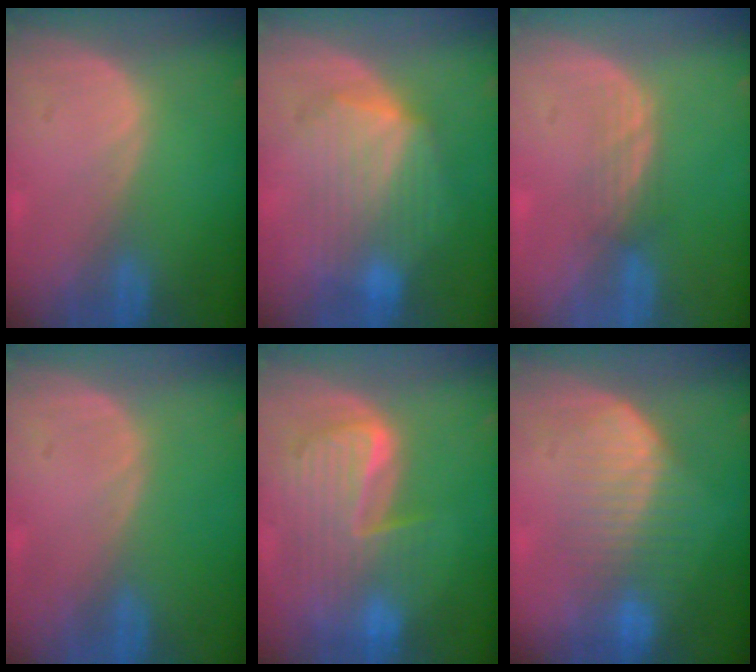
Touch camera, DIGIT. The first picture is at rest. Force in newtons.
{"total": 8.0, "press": 8.0, "slide": 0.3}
{"total": 2.5, "press": 2.3, "slide": 0.9}
{"total": 0.0}
{"total": 9.9, "press": 8.6, "slide": 5.0}
{"total": 6.8, "press": 6.7, "slide": 1.3}